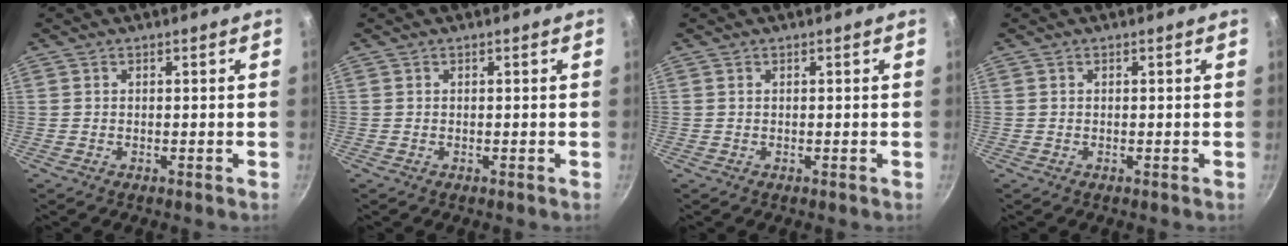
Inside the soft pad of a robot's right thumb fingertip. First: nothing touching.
{"total": 0.0}
{"total": 0.0}
{"total": 0.0}